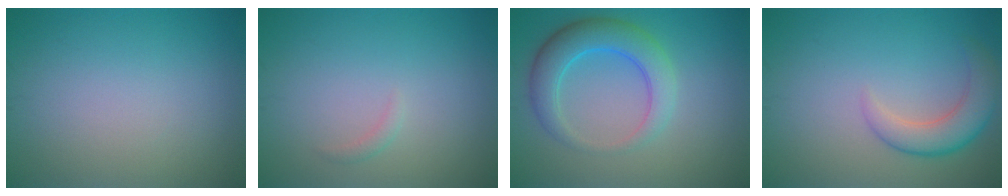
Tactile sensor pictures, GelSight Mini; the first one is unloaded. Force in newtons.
{"total": 0.7, "press": 0.7, "slide": 0.1}
{"total": 5.0, "press": 5.0, "slide": 0.3}
{"total": 4.0, "press": 3.9, "slide": 0.3}